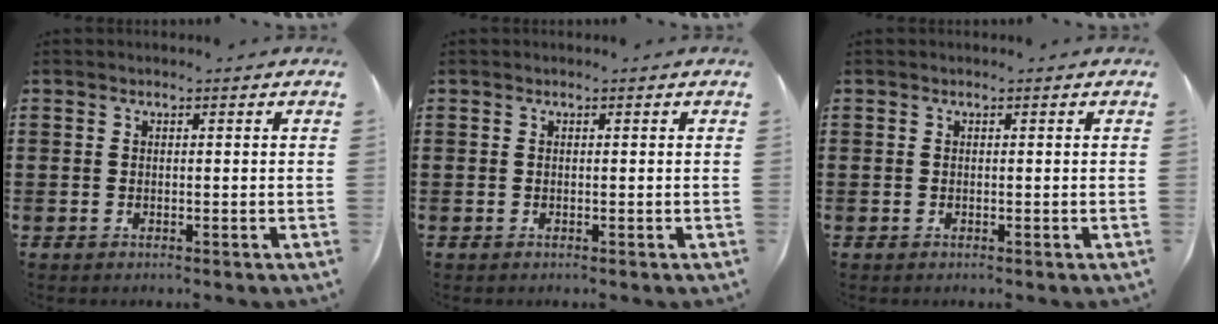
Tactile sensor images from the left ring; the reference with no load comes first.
{"total": 0.0}
{"total": 0.0}